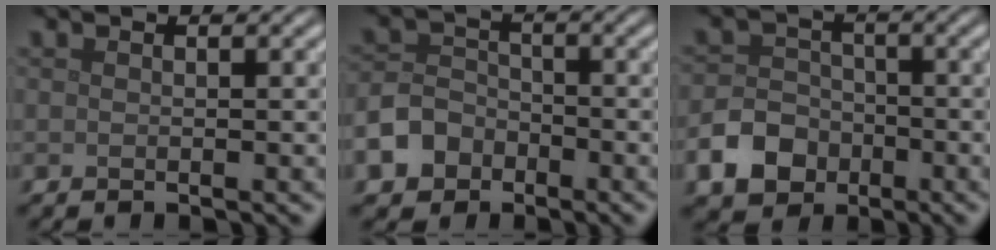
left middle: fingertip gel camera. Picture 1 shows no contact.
{"total": 5.0, "force": [-3.1, 3.6, 1.5], "torque": [-0.017, -0.004, -0.059]}
{"total": 5.0, "force": [-2.5, 3.8, 2.0], "torque": [-0.032, 0.002, -0.055]}